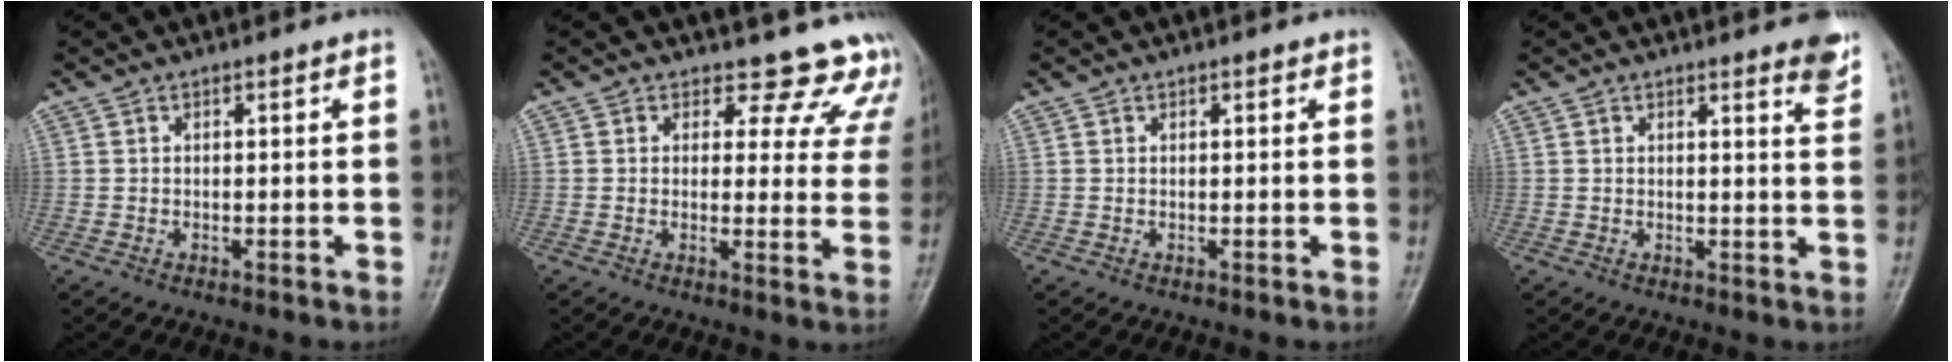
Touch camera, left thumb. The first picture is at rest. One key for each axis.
{"total": 12.5, "fx": 11.4, "fy": 5.1, "fz": 0.7, "tx": 0.049, "ty": -0.084, "tz": 0.091}
{"total": 0.8, "fx": 0.5, "fy": 0.4, "fz": 0.5, "tx": -0.005, "ty": -0.001, "tz": 0.004}
{"total": 3.9, "fx": 3.1, "fy": 0.7, "fz": 2.3, "tx": -0.018, "ty": -0.023, "tz": 0.028}